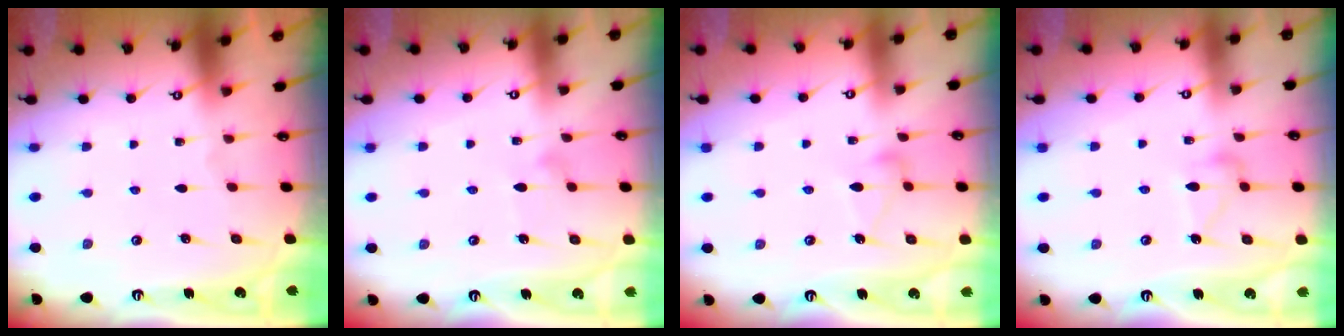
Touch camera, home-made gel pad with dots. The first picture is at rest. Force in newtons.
{"total": 6.5, "press": 6.5, "slide": 0.3}
{"total": 6.2, "press": 6.2, "slide": 0.3}
{"total": 10.5, "press": 10.5, "slide": 0.4}